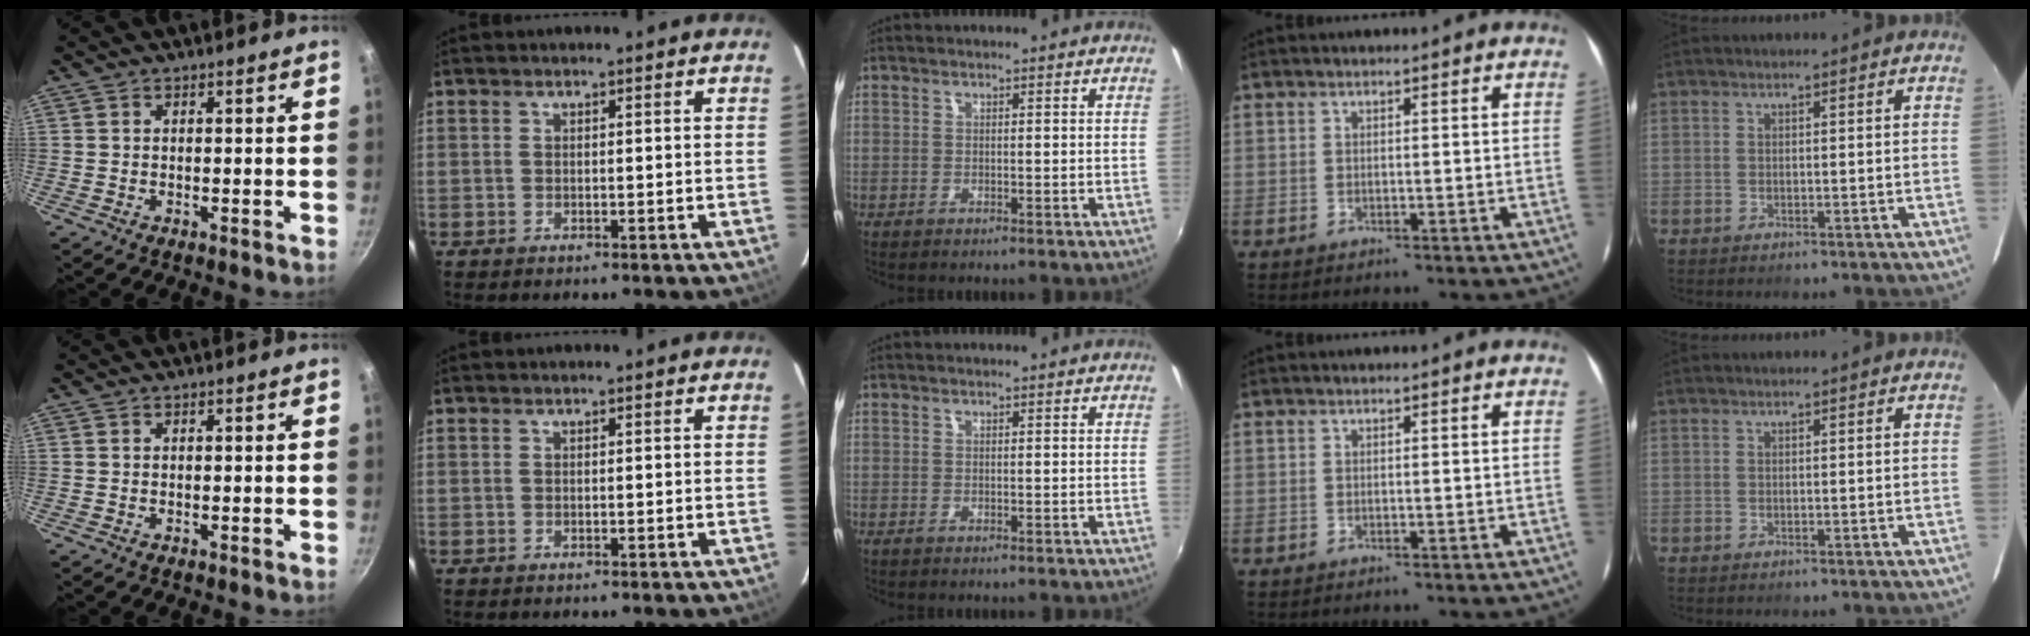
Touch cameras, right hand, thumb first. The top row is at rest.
{}